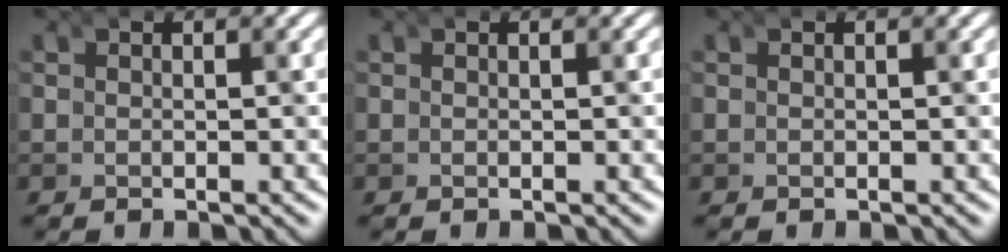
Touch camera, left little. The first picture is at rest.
{"total": 0.0}
{"total": 0.0}